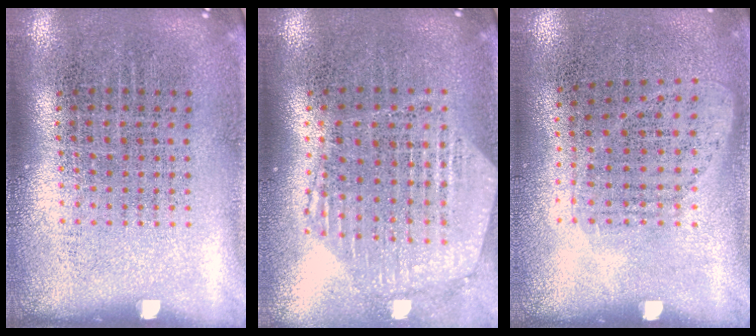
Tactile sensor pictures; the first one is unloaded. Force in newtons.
{"total": 1.2, "press": 1.2, "slide": 0.1}
{"total": 1.0, "press": 0.9, "slide": 0.5}